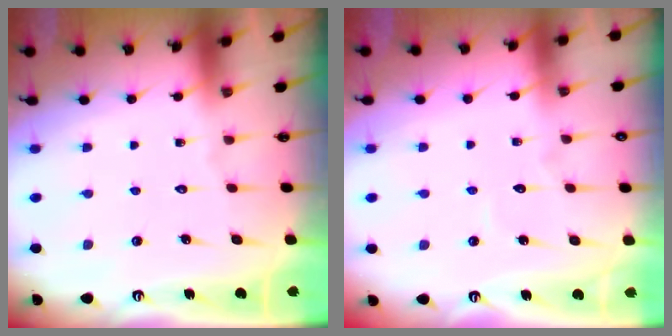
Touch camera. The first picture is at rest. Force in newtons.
{"total": 2.9, "press": 2.9, "slide": 0.3}